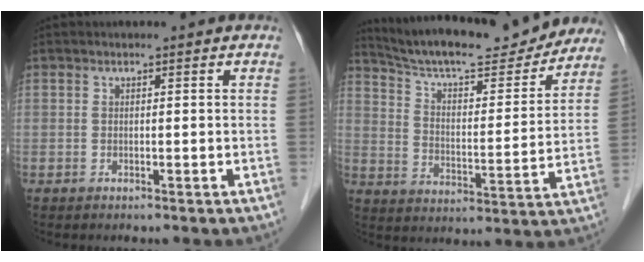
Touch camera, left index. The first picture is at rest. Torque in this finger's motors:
{"motor_torque": [0.52, -0.62, 0.24, 0.07]}